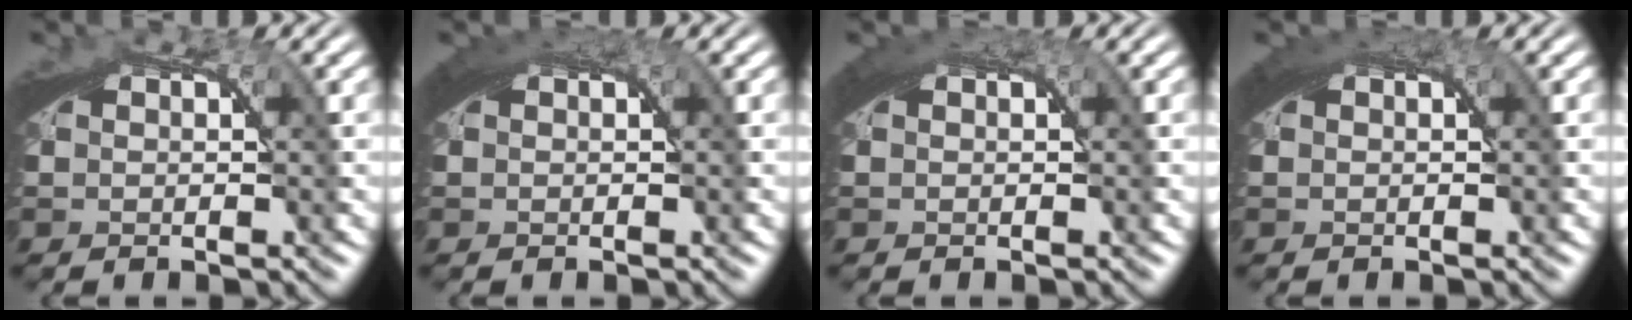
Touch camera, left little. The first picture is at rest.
{"total": 2.3, "force": [1.2, 0.6, 1.9], "torque": [-0.023, 0.010, 0.014]}
{"total": 1.9, "force": [1.1, 0.4, 1.5], "torque": [-0.017, 0.010, 0.012]}
{"total": 2.2, "force": [1.1, 0.6, 1.8], "torque": [-0.021, 0.009, 0.014]}